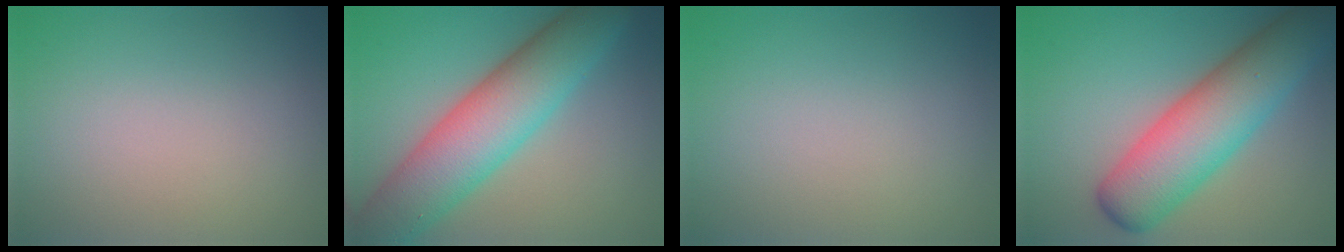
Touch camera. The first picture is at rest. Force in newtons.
{"total": 9.2, "press": 9.2, "slide": 0.3}
{"total": 0.0}
{"total": 9.1, "press": 9.1, "slide": 0.2}